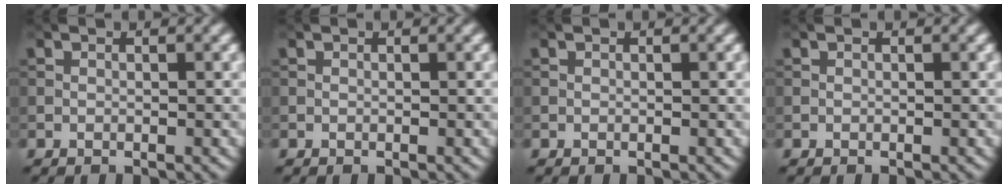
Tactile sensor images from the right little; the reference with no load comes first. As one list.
[{"total": 0.0}, {"total": 0.0}, {"total": 0.0}]